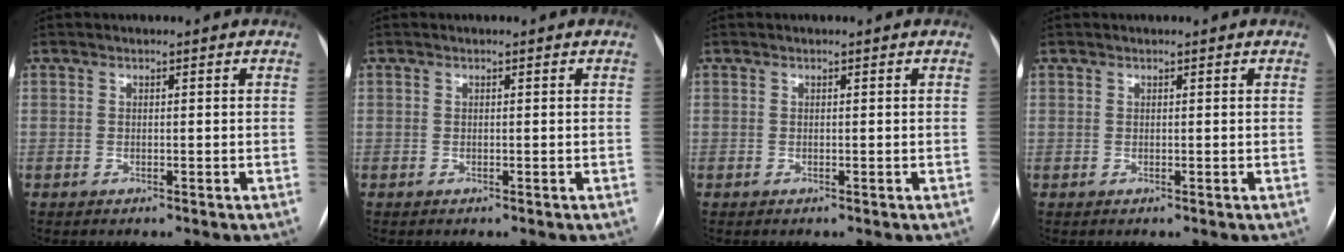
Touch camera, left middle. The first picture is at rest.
{"total": 0.0}
{"total": 0.0}
{"total": 0.0}